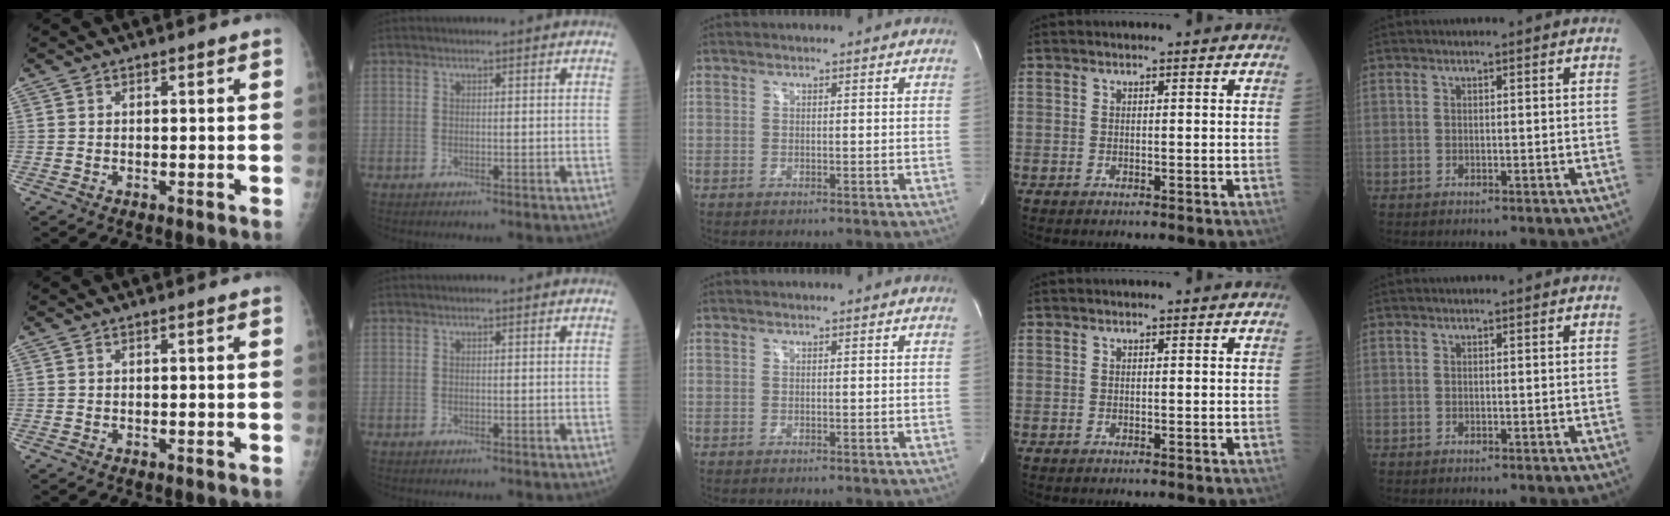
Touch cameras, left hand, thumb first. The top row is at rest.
{}